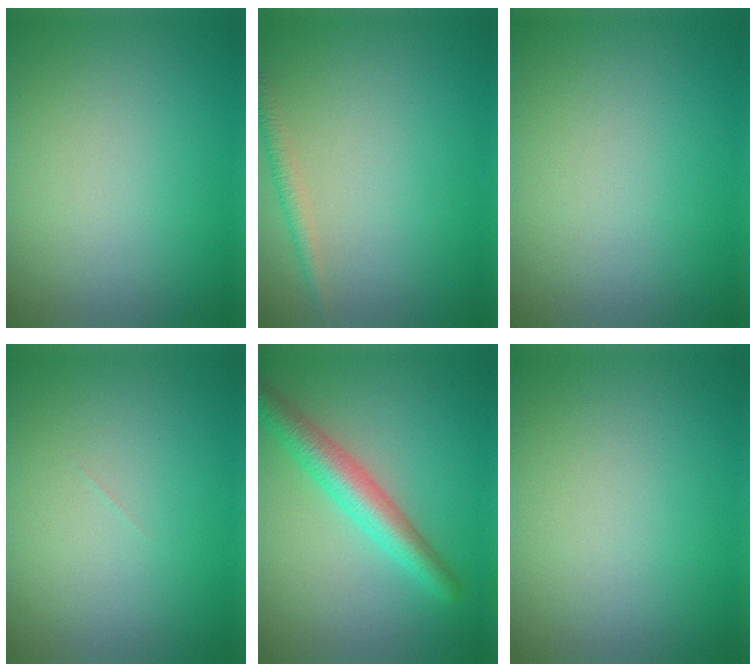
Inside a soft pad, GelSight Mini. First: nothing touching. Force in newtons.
{"total": 1.4, "press": 1.4, "slide": 0.0}
{"total": 0.0}
{"total": 0.0}
{"total": 4.2, "press": 4.2, "slide": 0.2}
{"total": 0.0}